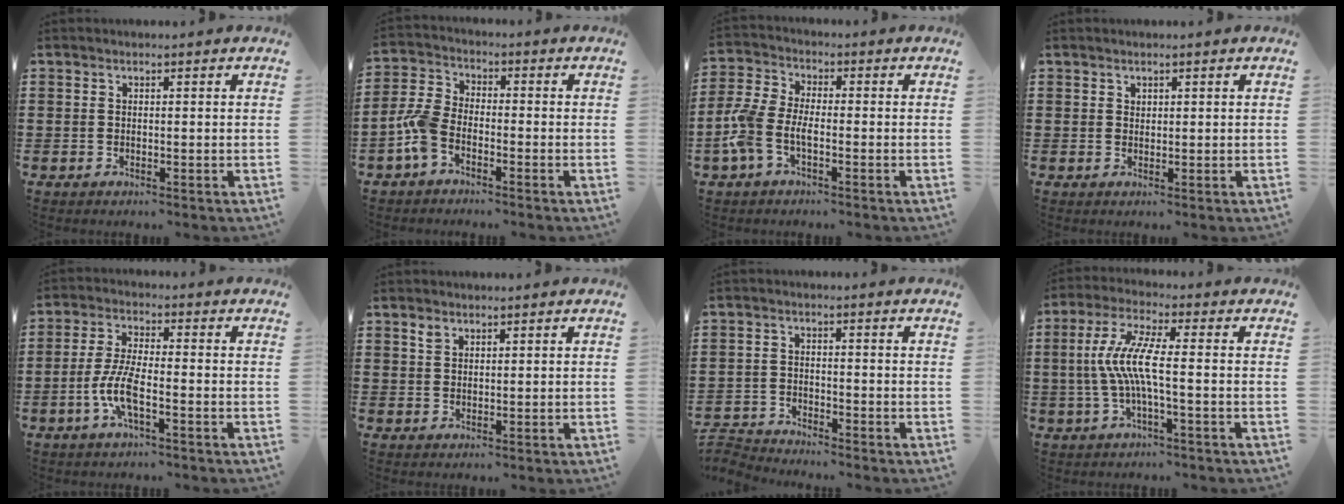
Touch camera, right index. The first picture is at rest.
{"total": 5.6, "force": [-3.3, 2.9, 3.5], "torque": [-0.104, -0.003, -0.074]}
{"total": 5.6, "force": [-2.5, 2.6, 4.3], "torque": [-0.124, -0.007, -0.058]}
{"total": 0.9, "force": [0.6, 0.6, 0.2], "torque": [-0.005, 0.002, 0.013]}
{"total": 6.7, "force": [-2.5, 1.8, 6.0], "torque": [-0.142, -0.014, -0.054]}
{"total": 1.6, "force": [1.2, 0.9, 0.4], "torque": [-0.010, 0.002, 0.024]}
{"total": 3.0, "force": [-3.0, 0.2, -0.2], "torque": [-0.012, -0.003, -0.068]}
{"total": 8.3, "force": [-0.9, 1.0, 8.2], "torque": [-0.188, -0.017, -0.031]}